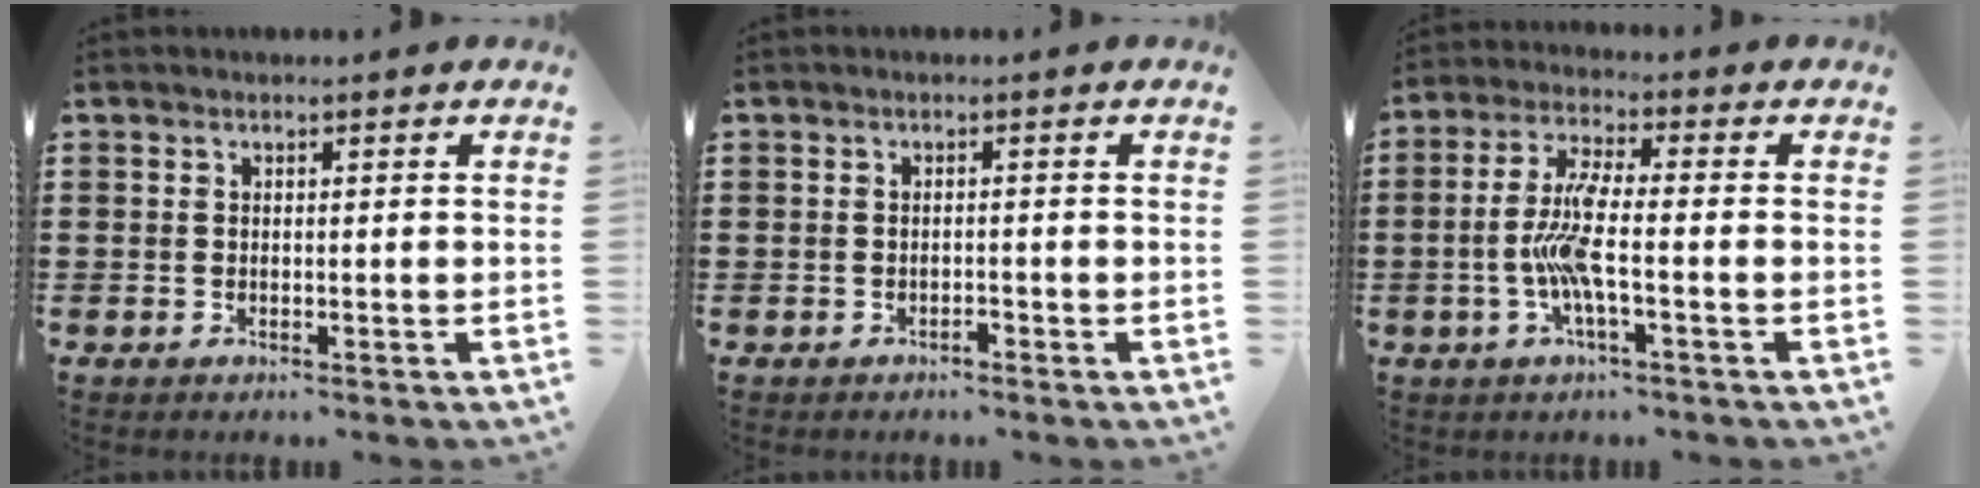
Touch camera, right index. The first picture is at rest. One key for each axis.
{"total": 0.8, "fx": -0.6, "fy": 0.2, "fz": 0.5, "tx": -0.013, "ty": -0.002, "tz": -0.012}
{"total": 7.4, "fx": -1.7, "fy": 1.3, "fz": 7.0, "tx": -0.165, "ty": -0.015, "tz": -0.042}